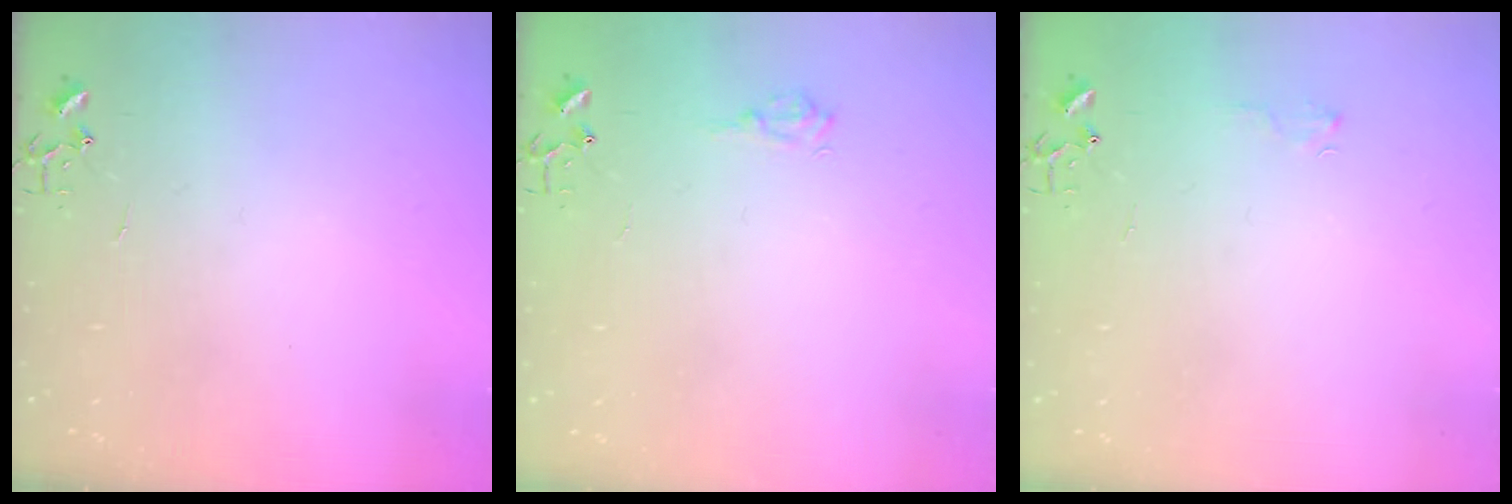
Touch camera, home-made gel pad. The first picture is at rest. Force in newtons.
{"total": 7.0, "press": 6.9, "slide": 0.6}
{"total": 4.4, "press": 4.4, "slide": 0.6}